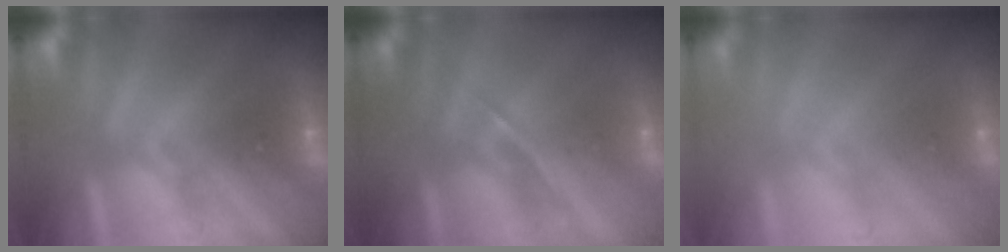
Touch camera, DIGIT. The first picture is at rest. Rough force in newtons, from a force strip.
{"total": 1.3}
{"total": 2.4}